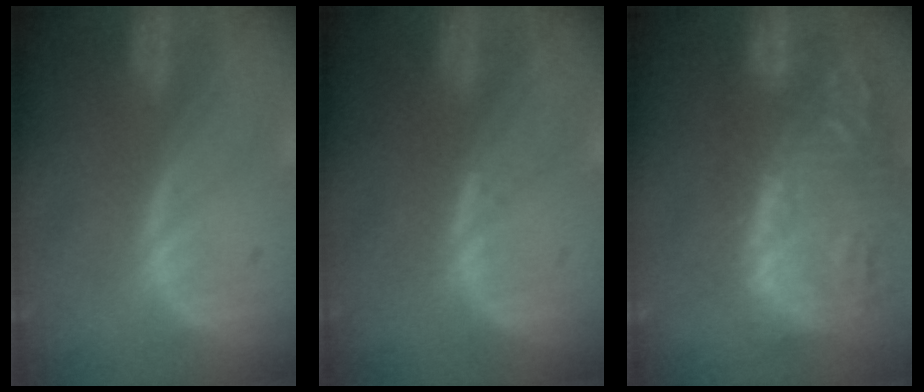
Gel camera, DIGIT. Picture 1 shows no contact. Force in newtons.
{"total": 0.6, "press": 0.5, "slide": 0.4}
{"total": 14.6, "press": 12.6, "slide": 7.5}